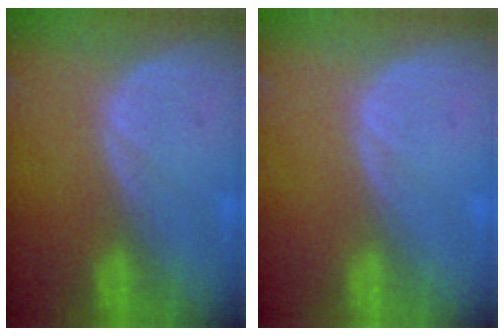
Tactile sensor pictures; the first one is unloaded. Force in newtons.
{"total": 0.0}